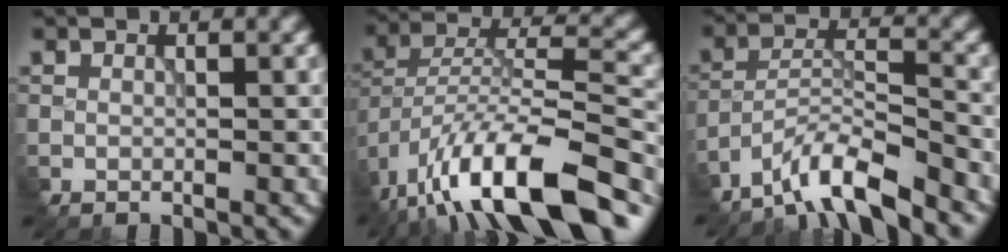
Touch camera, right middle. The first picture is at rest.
{"total": 15.2, "force": [-10.6, 5.3, 9.5], "torque": [-0.177, 0.010, -0.173]}
{"total": 6.8, "force": [-5.8, 1.1, 3.4], "torque": [-0.062, 0.005, -0.109]}